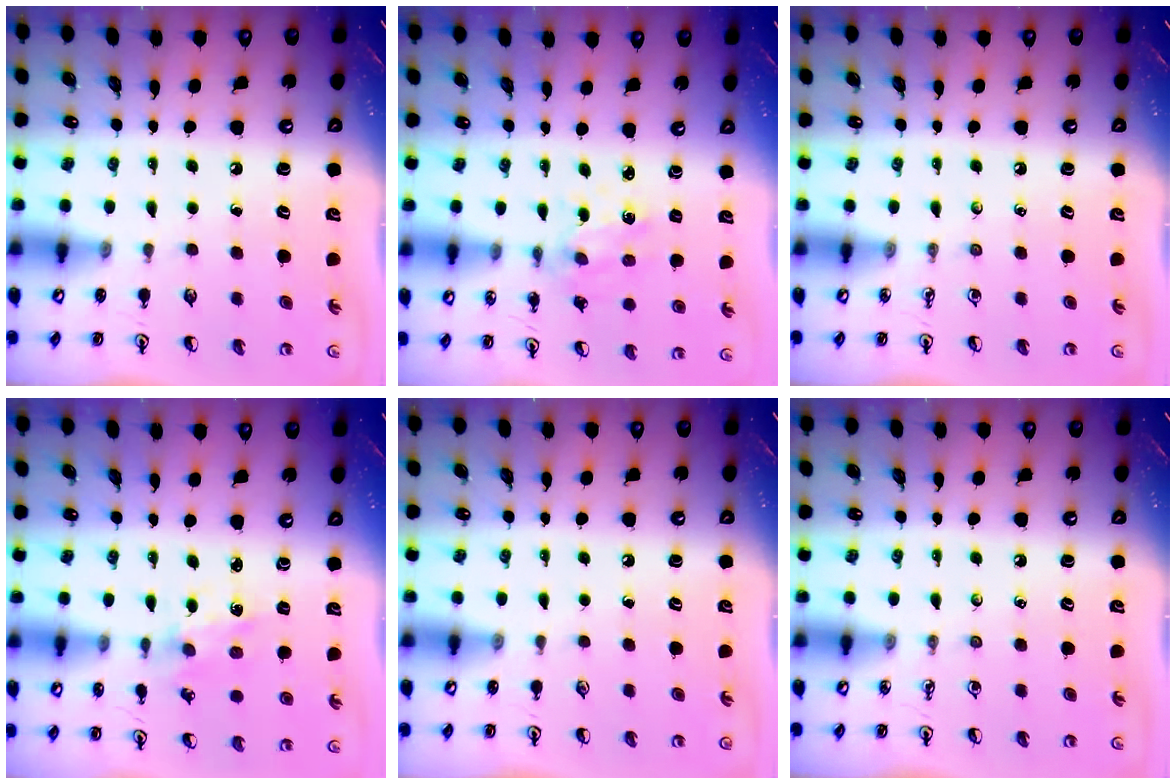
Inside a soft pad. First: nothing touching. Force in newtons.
{"total": 1.5, "press": 1.5, "slide": 0.0}
{"total": 0.0}
{"total": 1.1, "press": 1.1, "slide": 0.3}
{"total": 0.0}
{"total": 0.0}